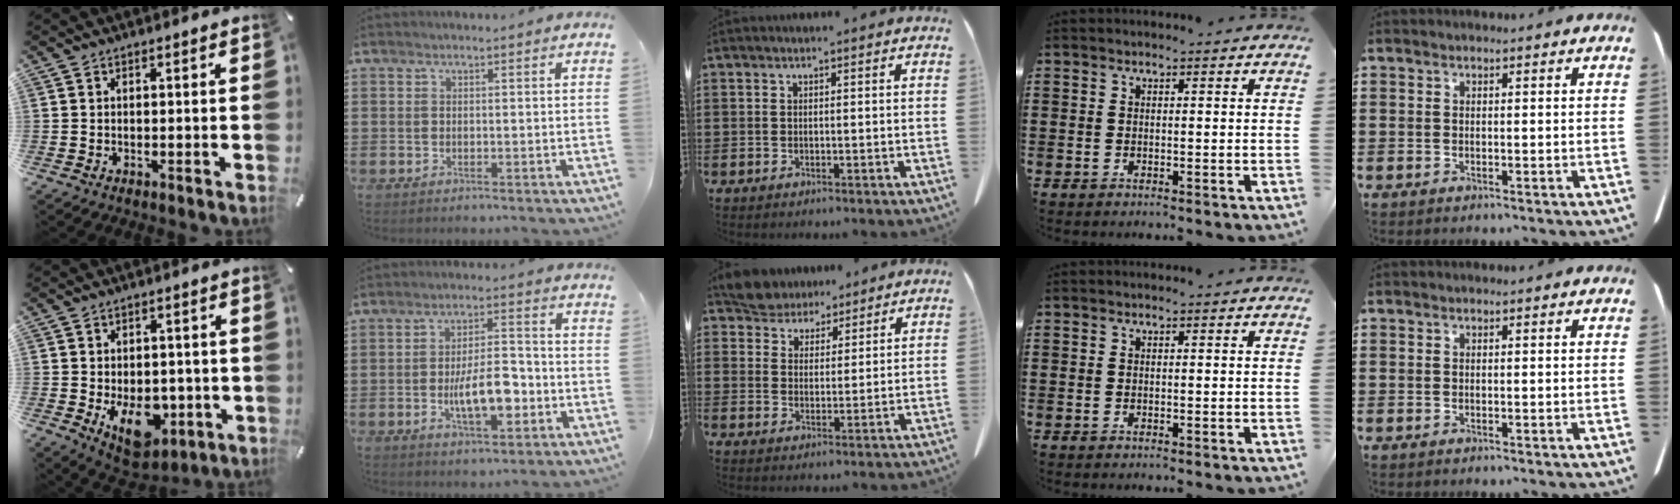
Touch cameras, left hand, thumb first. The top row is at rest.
{"thumb": {"total": 11.5, "force": [-3.1, 7.6, 8.0], "torque": [-0.116, -0.004, -0.050]}, "index": {"total": 9.2, "force": [-2.6, 3.7, 8.0], "torque": [-0.136, -0.005, -0.051]}, "middle": {"total": 5.3, "force": [4.9, 2.0, 0.0], "torque": [-0.026, -0.016, 0.092]}}